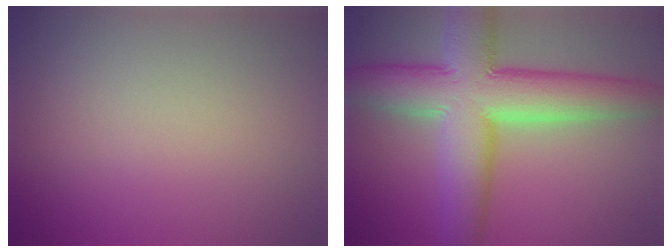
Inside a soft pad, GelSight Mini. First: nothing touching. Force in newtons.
{"total": 10.4, "press": 10.4, "slide": 0.5}